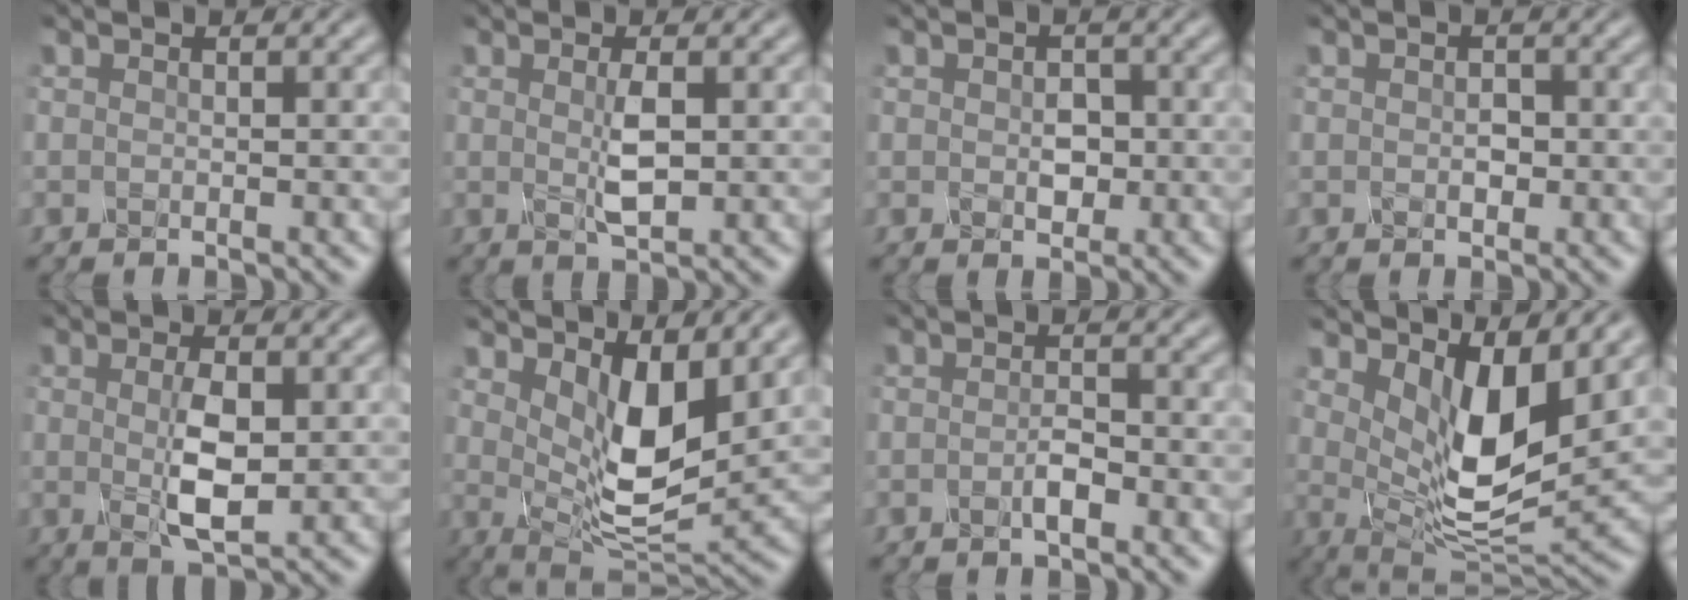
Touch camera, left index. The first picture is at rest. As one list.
[{"total": 1.9, "force": [0.3, 0.2, 1.9], "torque": [-0.046, 0.002, 0.009]}, {"total": 1.3, "force": [-0.1, 1.0, 0.8], "torque": [-0.019, 0.003, -0.001]}, {"total": 0.6, "force": [-0.1, 0.4, 0.3], "torque": [-0.011, 0.006, -0.001]}, {"total": 3.5, "force": [0.2, 0.9, 3.4], "torque": [-0.077, -0.001, 0.007]}, {"total": 6.7, "force": [2.2, 2.9, 5.6], "torque": [-0.103, -0.016, 0.044]}, {"total": 1.0, "force": [-0.5, 0.1, 0.8], "torque": [-0.022, 0.006, -0.012]}, {"total": 7.5, "force": [2.6, 3.1, 6.3], "torque": [-0.119, -0.017, 0.052]}]